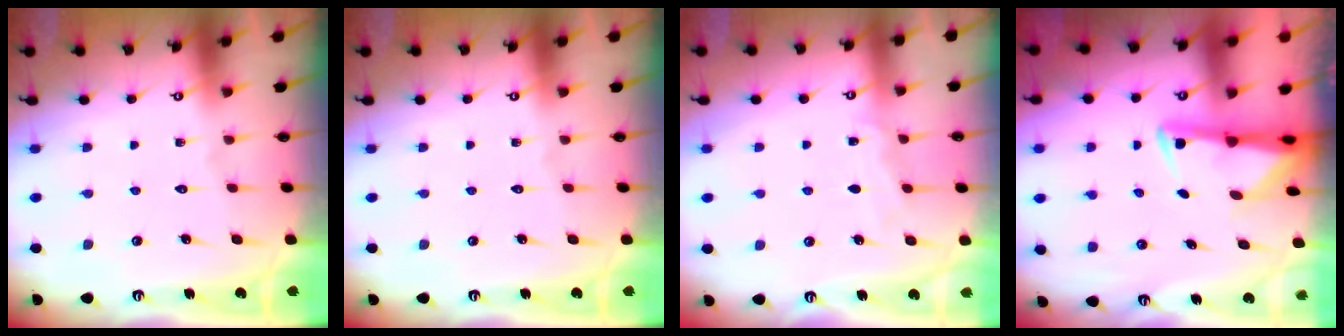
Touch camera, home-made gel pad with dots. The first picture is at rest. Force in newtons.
{"total": 0.0}
{"total": 5.1, "press": 5.1, "slide": 0.6}
{"total": 3.0, "press": 3.0, "slide": 0.7}